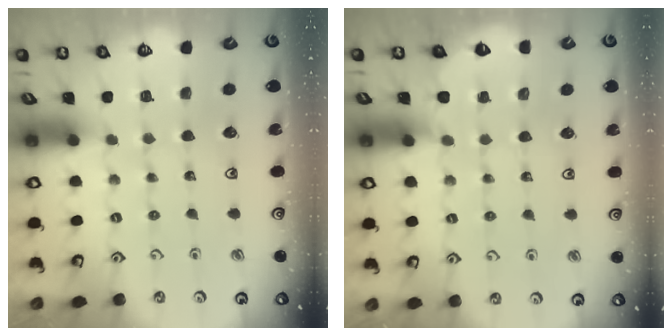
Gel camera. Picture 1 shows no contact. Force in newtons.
{"total": 2.9, "press": 2.8, "slide": 0.4}